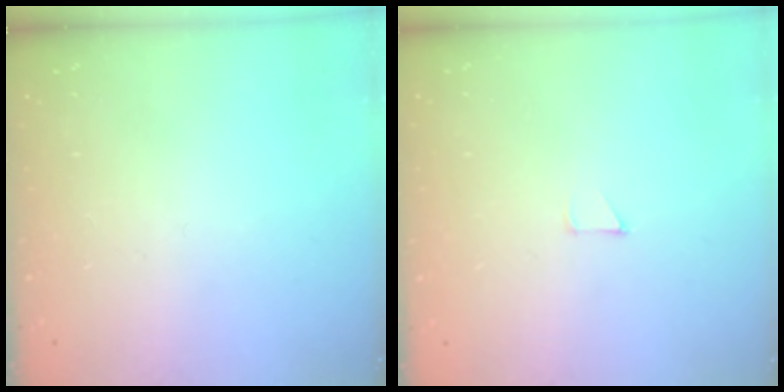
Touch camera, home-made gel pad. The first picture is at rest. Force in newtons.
{"total": 2.7, "press": 2.7, "slide": 0.2}